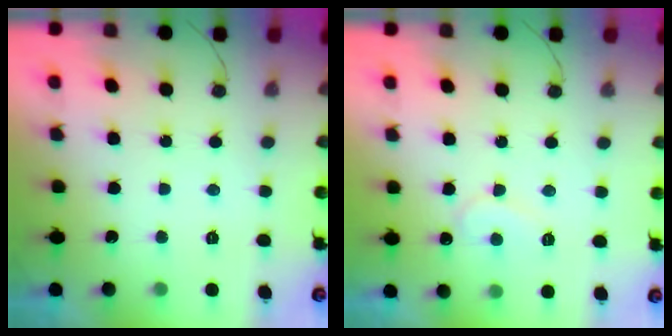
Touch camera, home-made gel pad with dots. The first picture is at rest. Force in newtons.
{"total": 6.7, "press": 6.7, "slide": 0.5}